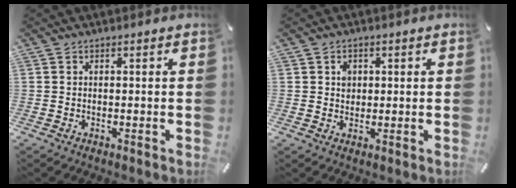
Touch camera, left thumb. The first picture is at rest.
{"total": 2.9, "force": [0.5, 2.6, 1.2], "torque": [-0.010, -0.001, 0.004]}